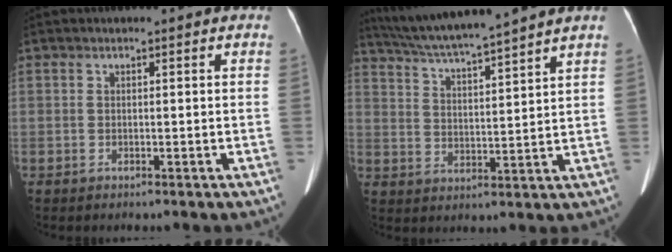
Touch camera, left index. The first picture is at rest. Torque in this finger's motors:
{"motor_torque": [0.29, -1.85, 0.53, 0.13]}